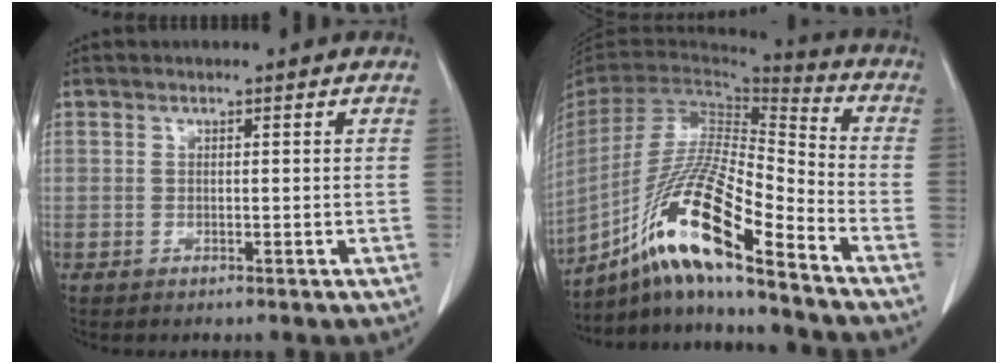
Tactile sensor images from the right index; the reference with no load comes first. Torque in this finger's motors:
{"motor_torque": [1.46, -0.68, 0.41, 0.21]}